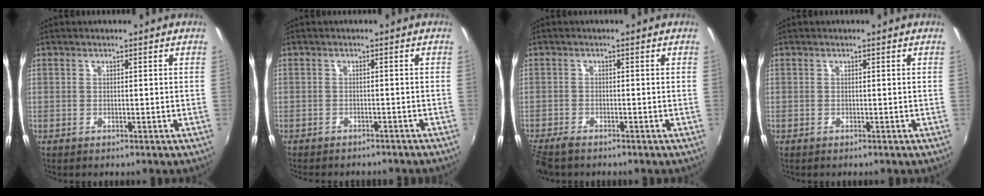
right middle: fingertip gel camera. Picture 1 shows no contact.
{"total": 7.2, "force": [-6.4, 2.0, 2.8], "torque": [-0.064, -0.017, -0.087]}
{"total": 4.8, "force": [-4.1, 1.2, 2.2], "torque": [-0.061, -0.024, -0.080]}
{"total": 0.0}